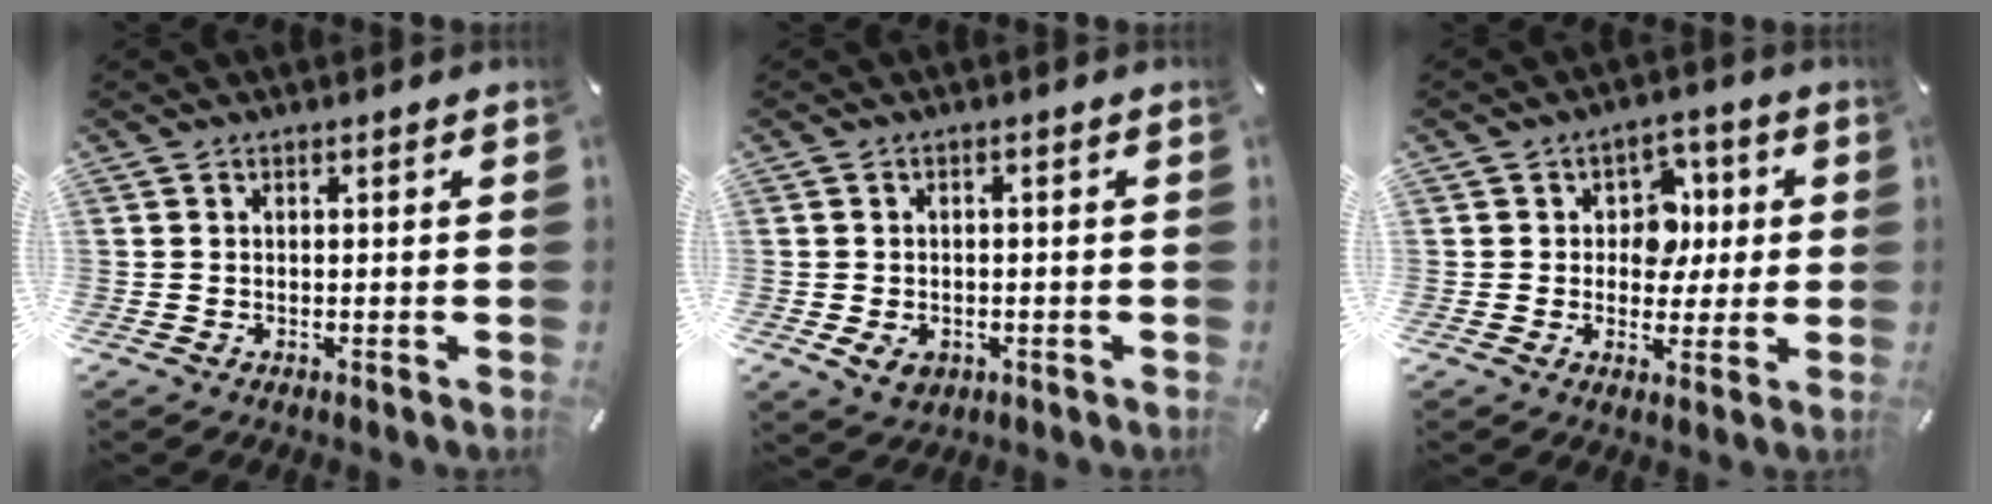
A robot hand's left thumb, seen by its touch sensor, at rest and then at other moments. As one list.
[{"total": 4.0, "force": [-1.5, 3.1, 2.1], "torque": [-0.032, 0.003, -0.028]}, {"total": 8.6, "force": [1.1, 7.4, 4.3], "torque": [-0.054, 0.003, 0.016]}]